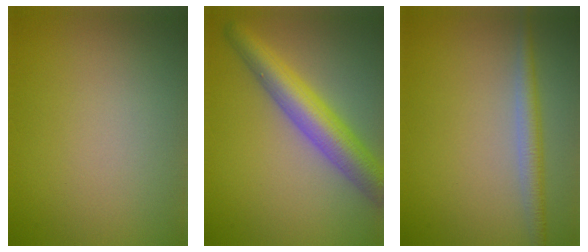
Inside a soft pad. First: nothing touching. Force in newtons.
{"total": 6.3, "press": 6.3, "slide": 0.2}
{"total": 2.6, "press": 2.6, "slide": 0.1}